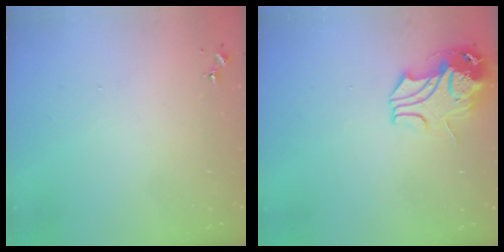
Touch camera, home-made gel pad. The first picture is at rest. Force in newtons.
{"total": 11.7, "press": 11.5, "slide": 1.8}